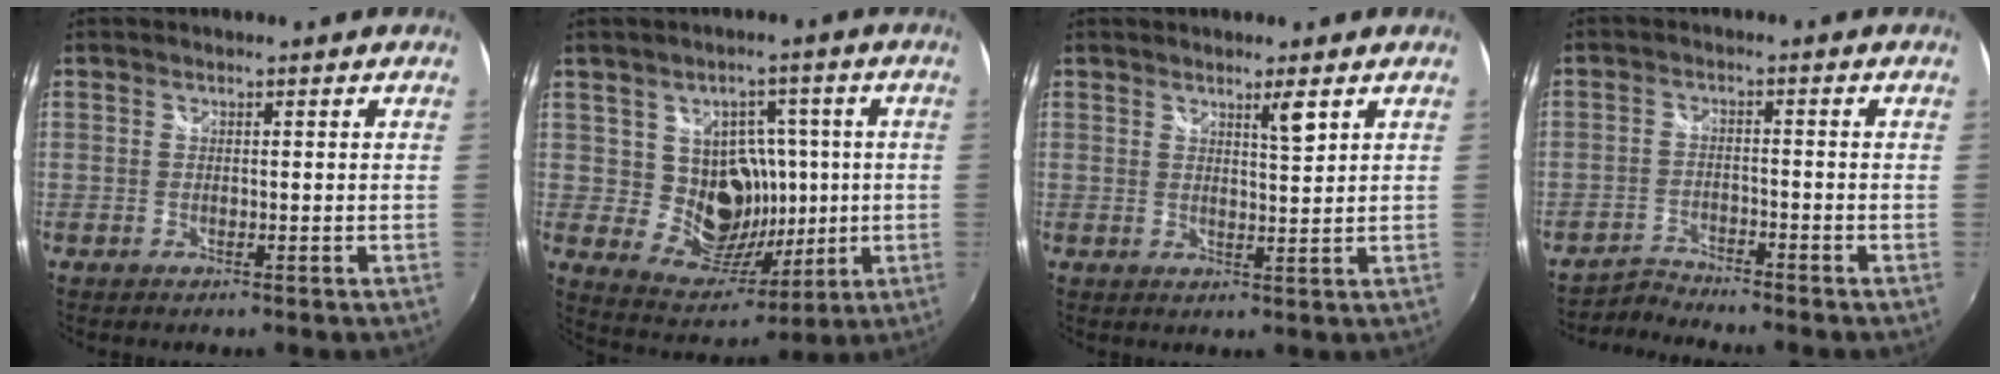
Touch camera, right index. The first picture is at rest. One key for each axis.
{"total": 11.7, "fx": 0.9, "fy": 10.7, "fz": 4.7, "tx": -0.083, "ty": 0.010, "tz": 0.033}
{"total": 2.9, "fx": 1.8, "fy": -0.1, "fz": 2.2, "tx": -0.035, "ty": -0.002, "tz": 0.029}
{"total": 3.8, "fx": -3.8, "fy": -0.1, "fz": -0.4, "tx": -0.006, "ty": 0.005, "tz": -0.076}